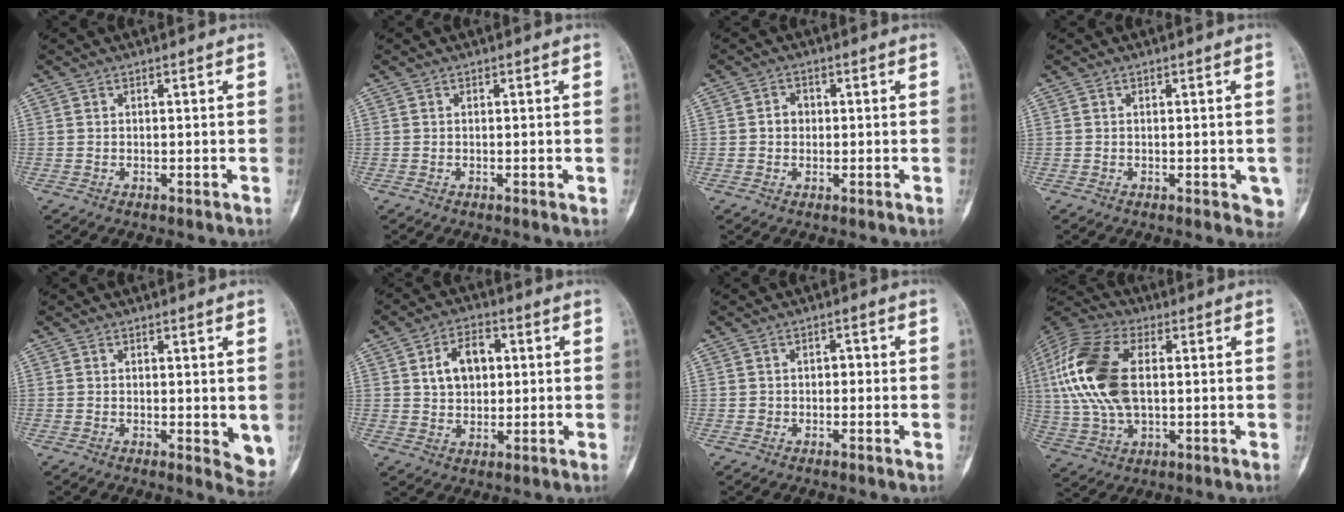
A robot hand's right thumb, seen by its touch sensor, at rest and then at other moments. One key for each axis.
{"total": 0.6, "fx": -0.1, "fy": 0.1, "fz": 0.6, "tx": -0.003, "ty": -0.002, "tz": 0.000}
{"total": 2.5, "fx": 0.0, "fy": 2.2, "fz": 1.2, "tx": -0.006, "ty": 0.007, "tz": -0.004}
{"total": 2.9, "fx": -0.5, "fy": 1.5, "fz": 2.4, "tx": -0.002, "ty": -0.002, "tz": -0.005}
{"total": 4.4, "fx": -0.1, "fy": 1.7, "fz": 4.0, "tx": -0.036, "ty": -0.012, "tz": 0.001}
{"total": 8.3, "fx": 1.8, "fy": 5.8, "fz": 5.7, "tx": -0.071, "ty": 0.004, "tz": 0.029}
{"total": 1.8, "fx": -0.2, "fy": 1.5, "fz": 0.9, "tx": 0.006, "ty": 0.008, "tz": -0.009}
{"total": 18.8, "fx": 2.4, "fy": 10.4, "fz": 15.5, "tx": -0.341, "ty": 0.009, "tz": 0.042}